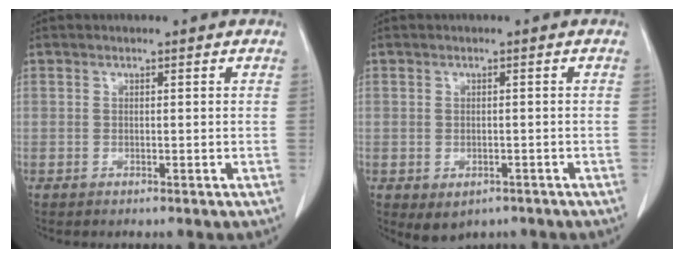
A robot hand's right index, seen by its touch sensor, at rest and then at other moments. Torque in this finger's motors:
{"motor_torque": [0.55, -0.48, 0.07, 0.01]}